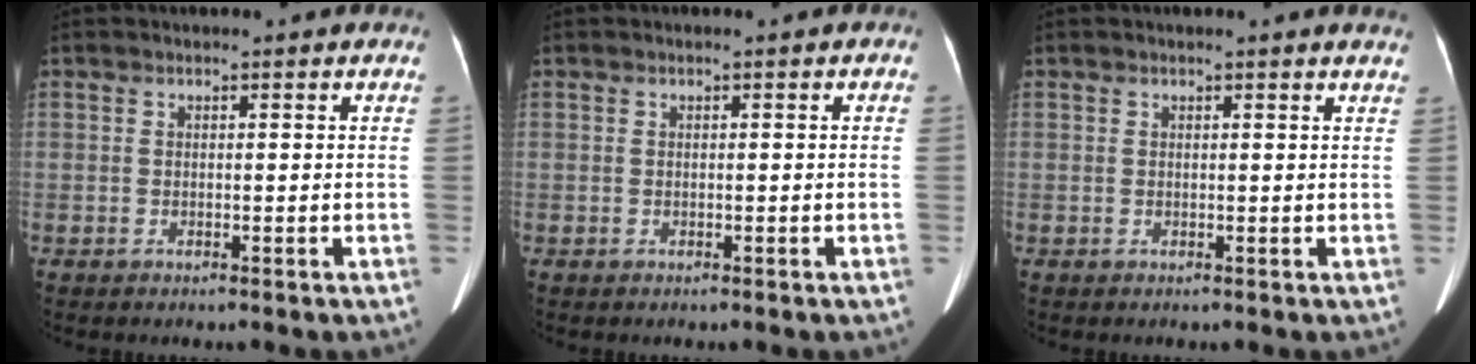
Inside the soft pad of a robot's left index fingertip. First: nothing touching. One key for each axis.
{"total": 0.0}
{"total": 3.8, "fx": 3.6, "fy": 0.2, "fz": 1.2, "tx": -0.015, "ty": 0.009, "tz": 0.027}